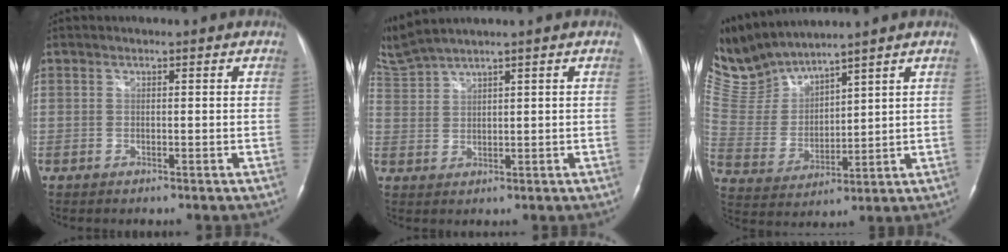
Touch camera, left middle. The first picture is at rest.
{"total": 5.8, "force": [5.2, -0.9, 2.5], "torque": [-0.078, 0.019, 0.115]}
{"total": 9.7, "force": [9.6, 0.2, 1.3], "torque": [-0.063, 0.011, 0.220]}